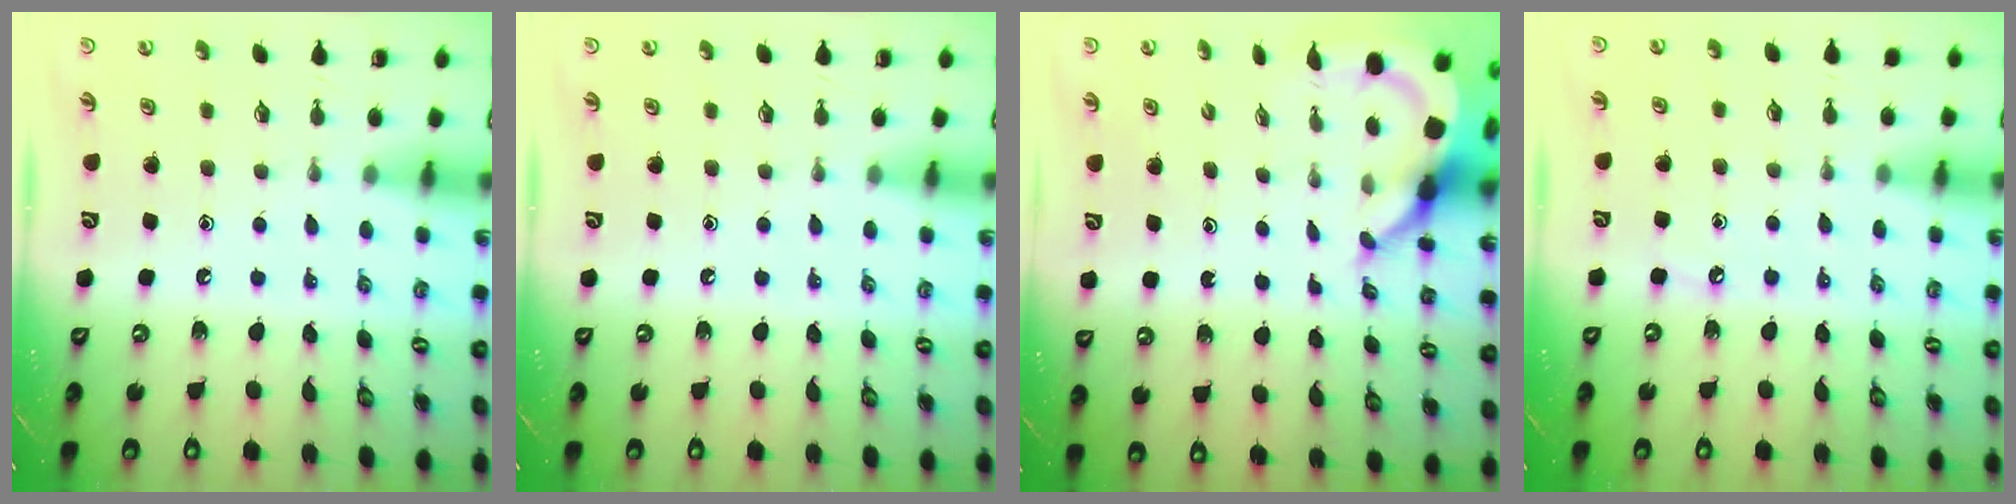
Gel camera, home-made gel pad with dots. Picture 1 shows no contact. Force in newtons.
{"total": 0.0}
{"total": 5.8, "press": 5.8, "slide": 0.8}
{"total": 3.2, "press": 3.2, "slide": 0.4}